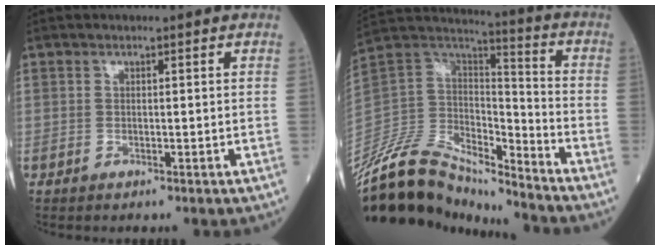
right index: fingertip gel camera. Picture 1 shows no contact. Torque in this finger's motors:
{"motor_torque": [-1.36, -0.77, -0.32, -0.20]}